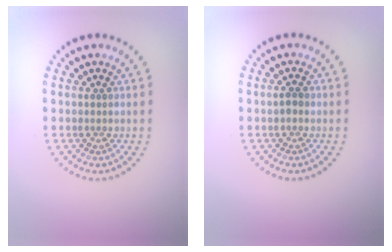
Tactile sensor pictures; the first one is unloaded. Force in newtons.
{"total": 1.0, "press": 1.0, "slide": 0.1}